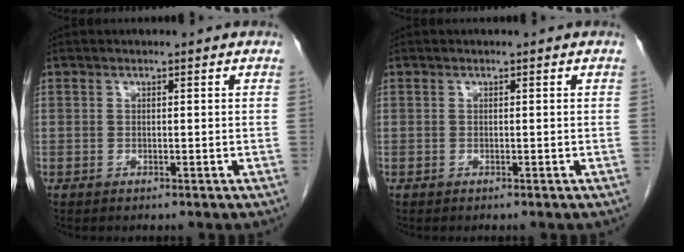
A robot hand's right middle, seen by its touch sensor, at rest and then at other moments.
{"total": 0.0}